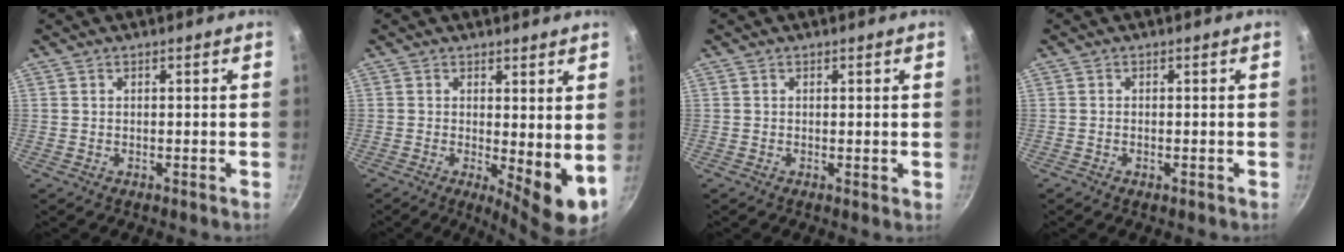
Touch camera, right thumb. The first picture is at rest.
{"total": 8.6, "force": [-0.2, 2.9, 8.1], "torque": [-0.110, -0.020, 0.006]}
{"total": 0.9, "force": [0.1, 0.2, 0.8], "torque": [-0.015, -0.005, -0.001]}
{"total": 0.8, "force": [-0.4, 0.4, 0.6], "torque": [-0.010, 0.002, -0.005]}